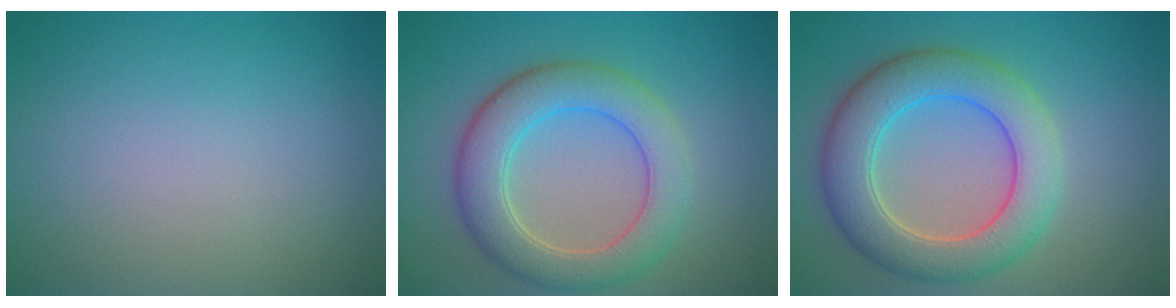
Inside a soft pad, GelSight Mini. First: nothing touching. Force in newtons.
{"total": 6.2, "press": 6.2, "slide": 0.7}
{"total": 7.2, "press": 7.2, "slide": 0.3}